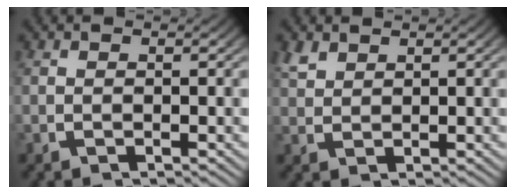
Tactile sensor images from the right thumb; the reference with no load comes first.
{"total": 1.8, "force": [1.6, 0.7, 0.6], "torque": [-0.012, 0.003, 0.038]}